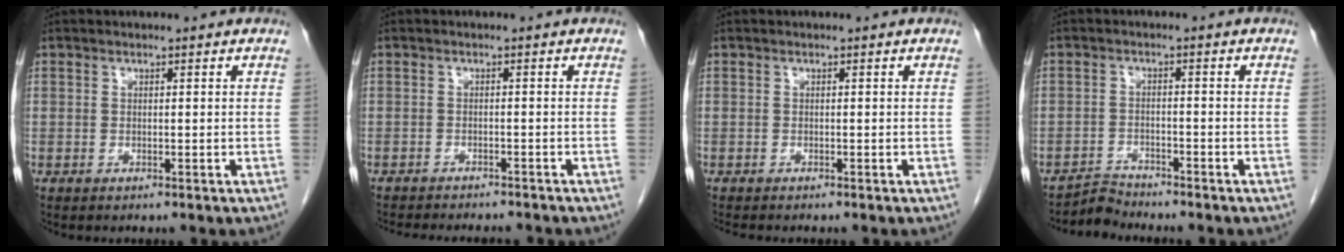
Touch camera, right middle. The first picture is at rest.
{"total": 10.4, "force": [-9.5, 2.1, 3.7], "torque": [-0.055, -0.007, -0.119]}
{"total": 1.7, "force": [-1.6, 0.2, 0.7], "torque": [-0.016, -0.004, -0.022]}
{"total": 2.7, "force": [-2.5, -0.1, -0.9], "torque": [0.022, -0.010, -0.044]}